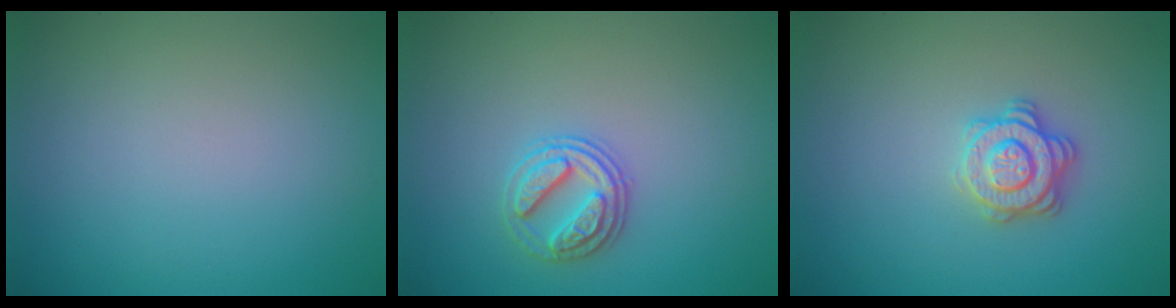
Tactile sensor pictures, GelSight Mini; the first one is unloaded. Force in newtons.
{"total": 2.7, "press": 2.7, "slide": 0.7}
{"total": 2.9, "press": 2.8, "slide": 0.9}